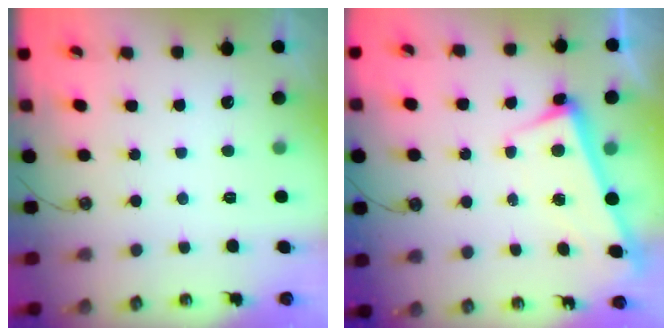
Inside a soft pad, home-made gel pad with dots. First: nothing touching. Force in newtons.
{"total": 2.6, "press": 2.5, "slide": 0.7}